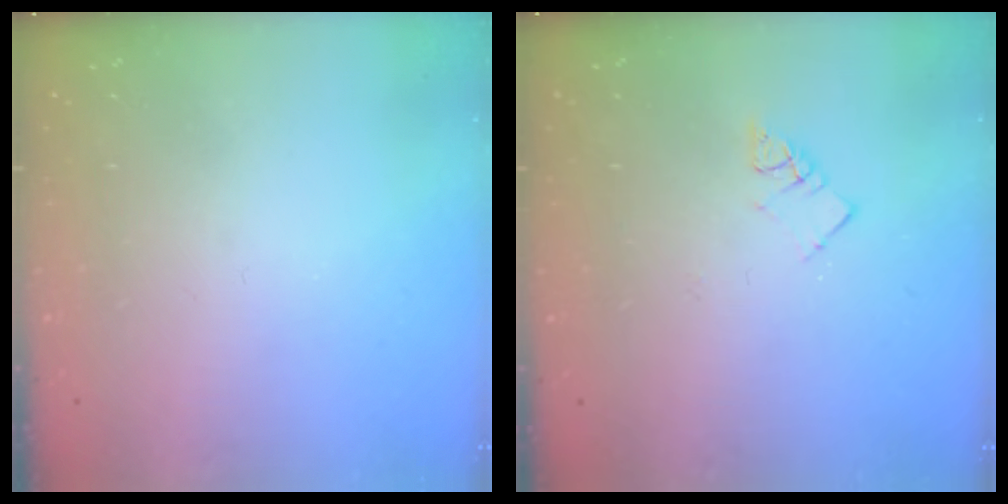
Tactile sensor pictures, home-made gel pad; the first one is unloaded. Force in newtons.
{"total": 4.5, "press": 4.5, "slide": 0.4}